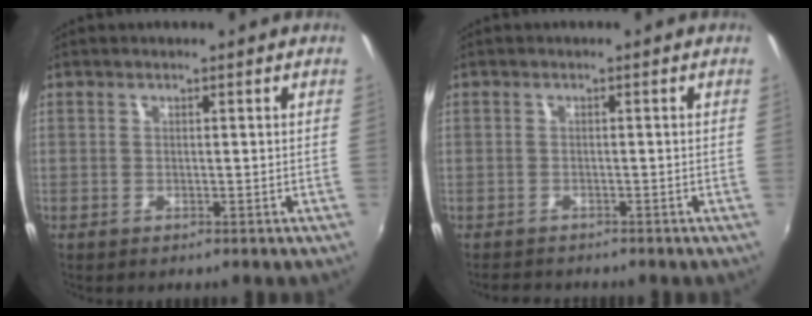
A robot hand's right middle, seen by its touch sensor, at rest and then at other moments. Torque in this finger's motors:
{"motor_torque": [0.16, -0.44, -0.30, -0.06]}